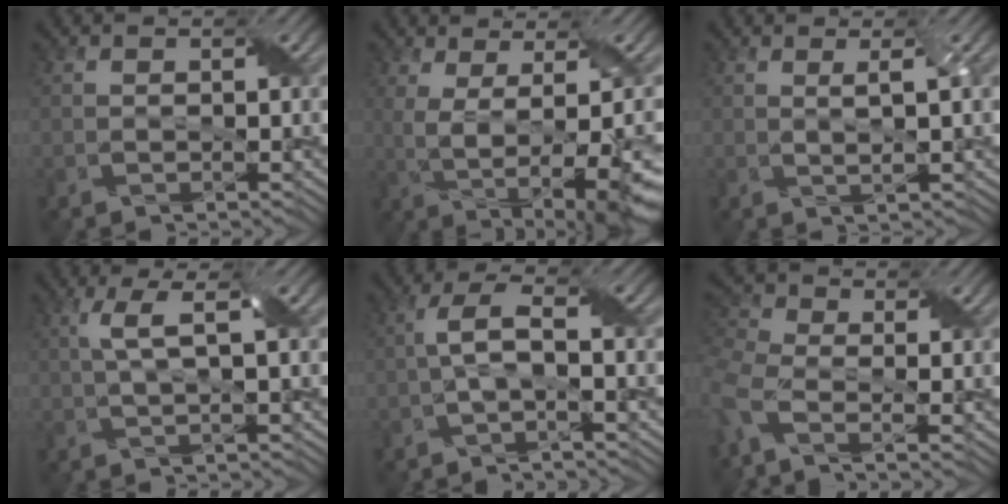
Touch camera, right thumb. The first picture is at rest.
{"total": 9.8, "force": [-1.1, 3.1, 9.2], "torque": [-0.157, -0.005, -0.006]}
{"total": 1.6, "force": [0.7, 0.1, 1.4], "torque": [-0.031, 0.005, 0.010]}
{"total": 3.7, "force": [0.9, 0.6, 3.5], "torque": [-0.069, 0.011, 0.016]}
{"total": 3.3, "force": [-0.3, 0.9, 3.2], "torque": [-0.071, 0.012, -0.011]}
{"total": 6.4, "force": [-2.3, 3.1, 5.2], "torque": [-0.142, -0.015, -0.058]}